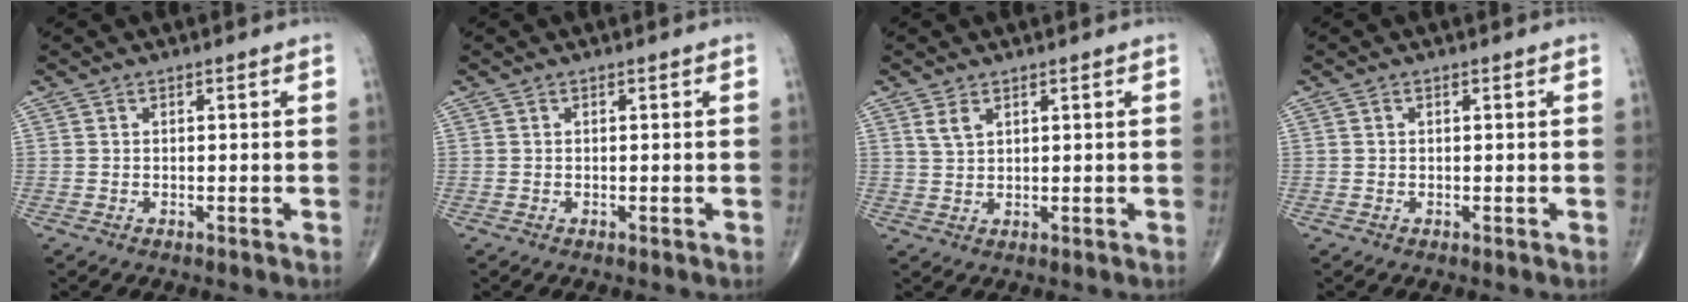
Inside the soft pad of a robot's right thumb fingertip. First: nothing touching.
{"total": 0.0}
{"total": 2.6, "force": [1.5, 1.4, 1.6], "torque": [-0.031, -0.002, 0.035]}
{"total": 0.0}